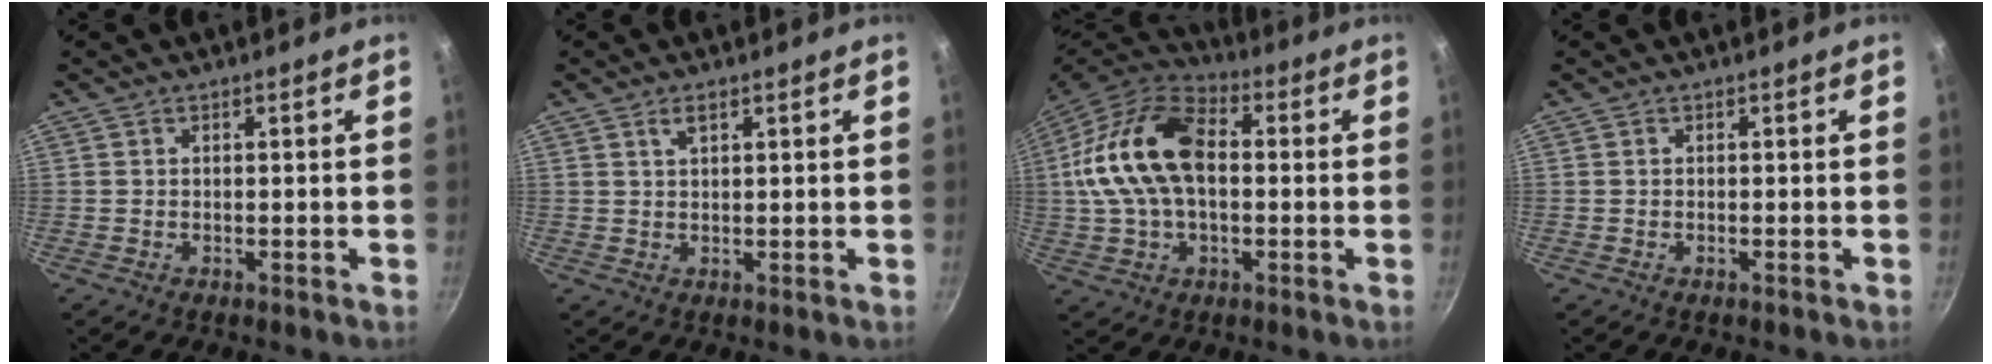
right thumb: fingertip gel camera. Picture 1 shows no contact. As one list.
[{"total": 2.0, "force": [1.1, 0.8, 1.4], "torque": [-0.024, 0.000, 0.023]}, {"total": 19.1, "force": [1.2, 11.8, 15.0], "torque": [-0.275, 0.031, 0.010]}, {"total": 0.6, "force": [-0.3, -0.1, 0.4], "torque": [-0.015, 0.003, -0.007]}]